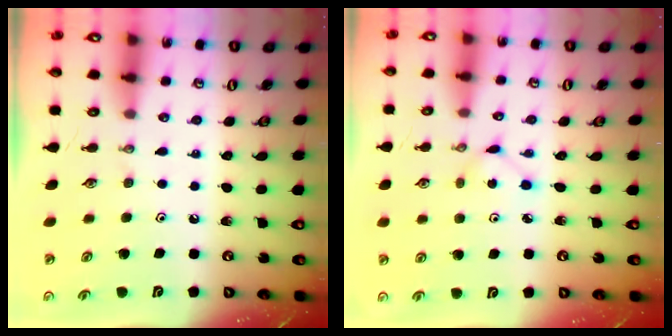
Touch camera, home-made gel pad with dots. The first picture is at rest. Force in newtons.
{"total": 2.8, "press": 2.8, "slide": 0.1}